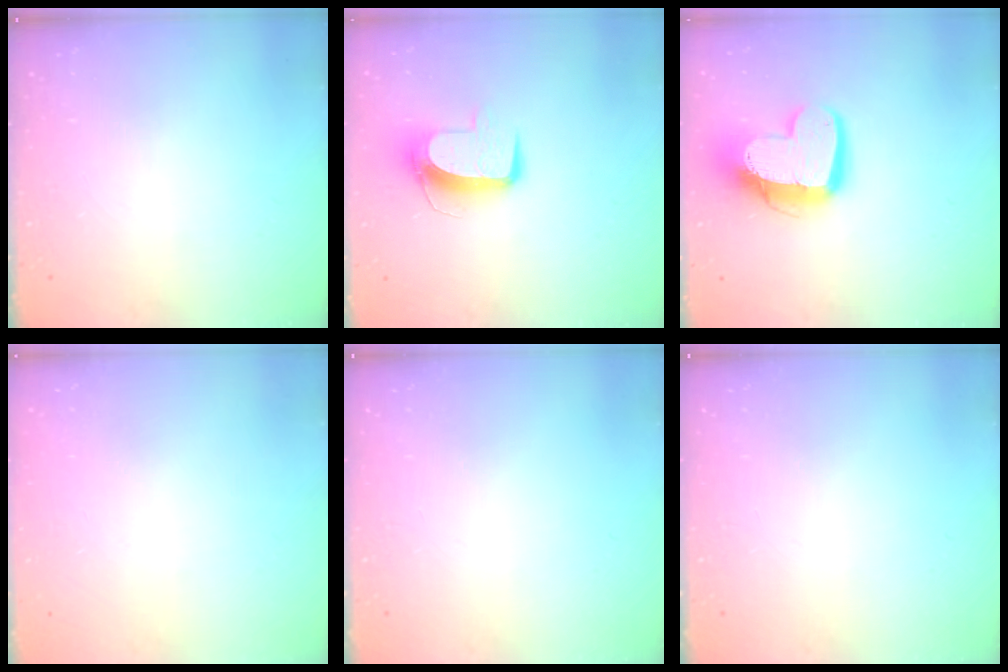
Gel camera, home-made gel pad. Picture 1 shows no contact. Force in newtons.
{"total": 10.3, "press": 10.3, "slide": 0.8}
{"total": 14.0, "press": 13.9, "slide": 1.7}
{"total": 0.0}
{"total": 0.0}
{"total": 0.0}